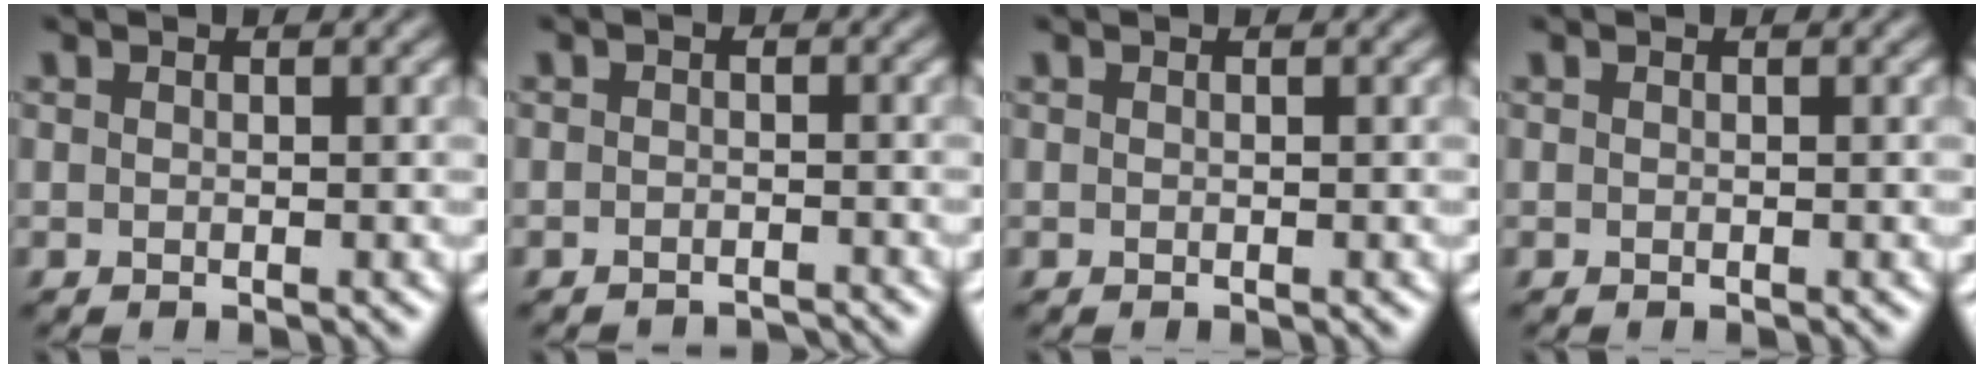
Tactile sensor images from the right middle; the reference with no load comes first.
{"total": 2.4, "force": [-2.3, 0.5, 0.3], "torque": [0.005, -0.002, -0.036]}
{"total": 0.0}
{"total": 0.0}